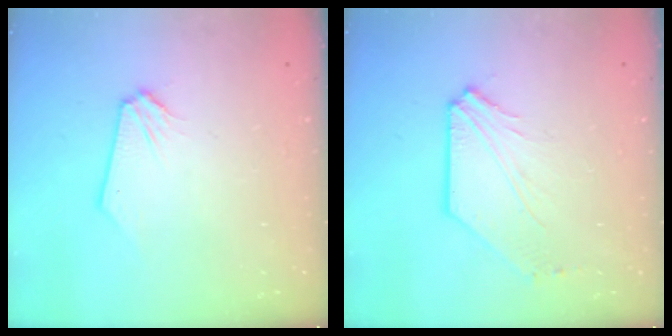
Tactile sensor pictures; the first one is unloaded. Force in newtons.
{"total": 6.8, "press": 6.8, "slide": 0.8}